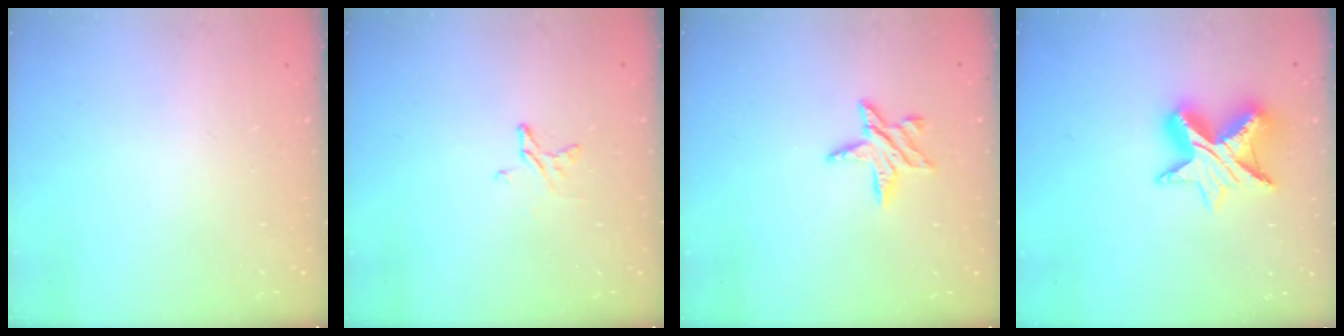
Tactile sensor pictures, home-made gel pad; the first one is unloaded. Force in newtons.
{"total": 3.9, "press": 3.9, "slide": 0.4}
{"total": 7.4, "press": 7.4, "slide": 0.1}
{"total": 11.3, "press": 11.3, "slide": 0.8}